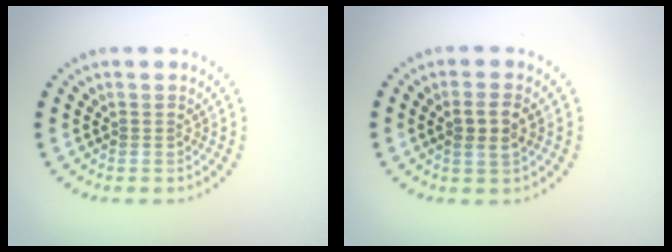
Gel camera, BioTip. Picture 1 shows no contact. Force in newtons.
{"total": 2.1, "press": 2.0, "slide": 0.5}